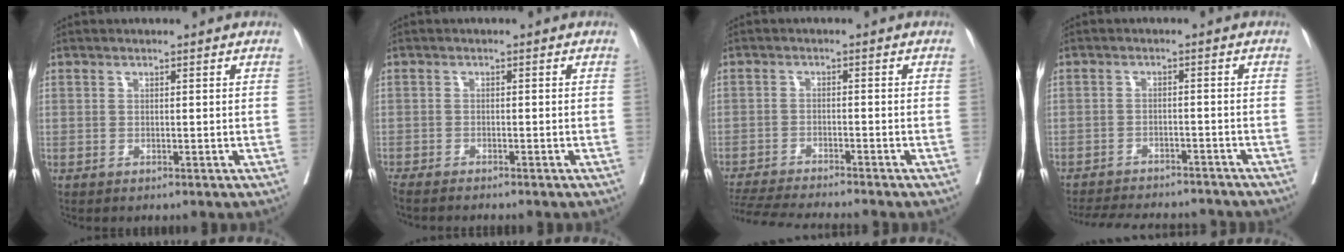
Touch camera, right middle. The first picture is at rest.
{"total": 5.3, "force": [-4.7, 0.3, 2.4], "torque": [-0.030, -0.011, -0.073]}
{"total": 11.1, "force": [-10.2, -0.5, 4.2], "torque": [-0.063, -0.016, -0.166]}
{"total": 14.7, "force": [-13.5, 3.5, 4.6], "torque": [-0.106, -0.004, -0.180]}